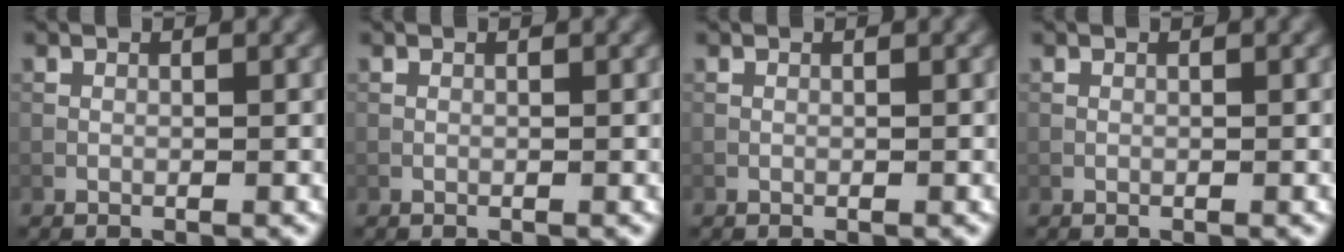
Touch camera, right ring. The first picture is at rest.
{"total": 0.0}
{"total": 0.0}
{"total": 0.0}